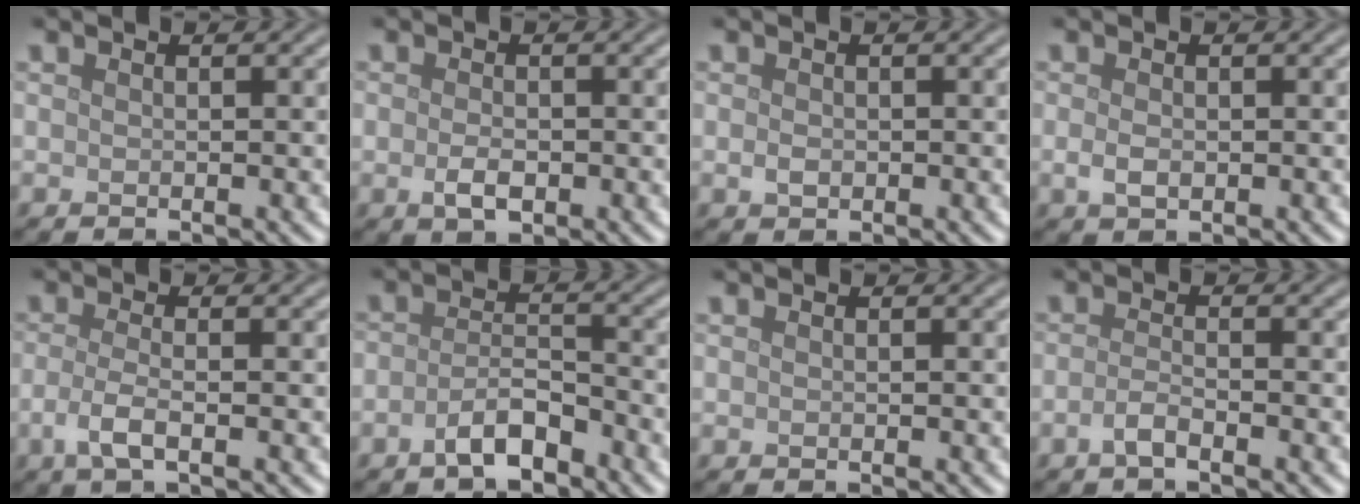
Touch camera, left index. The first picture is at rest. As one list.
[{"total": 2.0, "force": [-0.6, 1.2, 1.5], "torque": [-0.032, -0.002, -0.010]}, {"total": 0.9, "force": [-0.1, 0.7, 0.6], "torque": [-0.012, -0.003, -0.004]}, {"total": 1.4, "force": [-0.2, 0.9, 1.1], "torque": [-0.024, -0.002, -0.003]}, {"total": 2.6, "force": [-0.9, 0.8, 2.3], "torque": [-0.052, -0.003, -0.023]}, {"total": 3.4, "force": [-2.2, 1.4, 2.2], "torque": [-0.041, 0.008, -0.045]}, {"total": 0.0}, {"total": 1.6, "force": [-0.9, 0.4, 1.2], "torque": [-0.025, 0.003, -0.023]}]